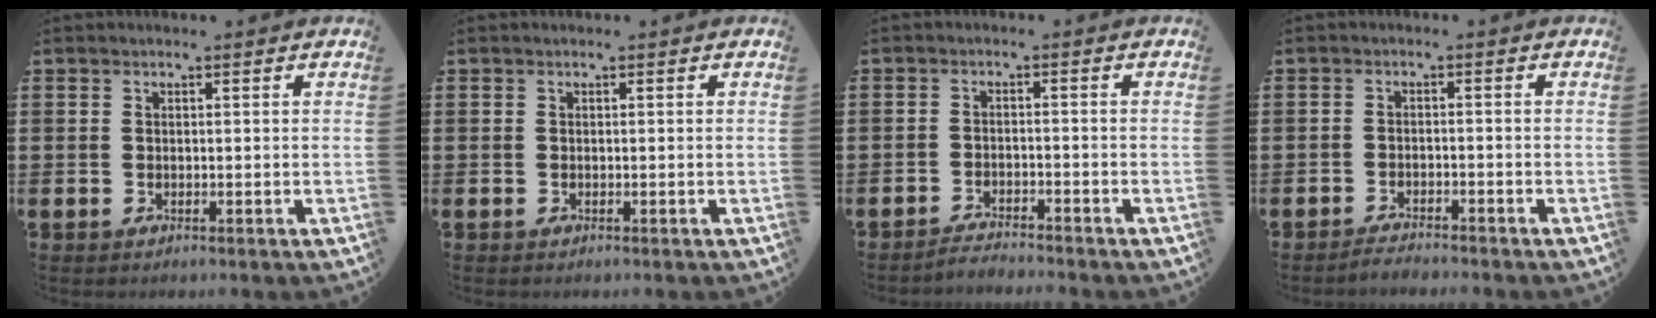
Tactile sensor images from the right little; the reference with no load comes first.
{"total": 0.0}
{"total": 2.0, "force": [-2.0, -0.2, 0.0], "torque": [-0.004, 0.005, -0.043]}
{"total": 1.7, "force": [-1.7, -0.1, 0.0], "torque": [-0.005, 0.004, -0.034]}